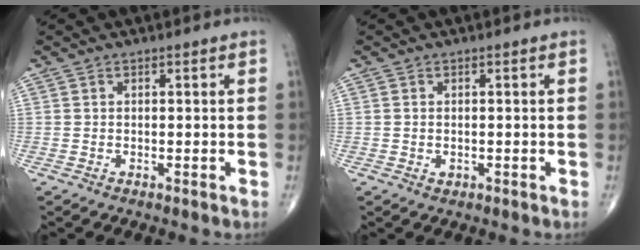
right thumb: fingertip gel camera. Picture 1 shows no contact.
{"total": 0.9, "force": [-0.1, 0.7, 0.5], "torque": [-0.007, 0.001, 0.002]}